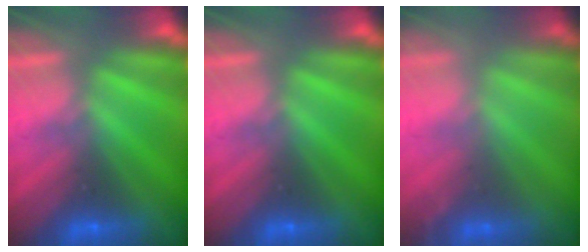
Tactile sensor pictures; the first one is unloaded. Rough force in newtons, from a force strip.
{"total": 0.0}
{"total": 1.5}